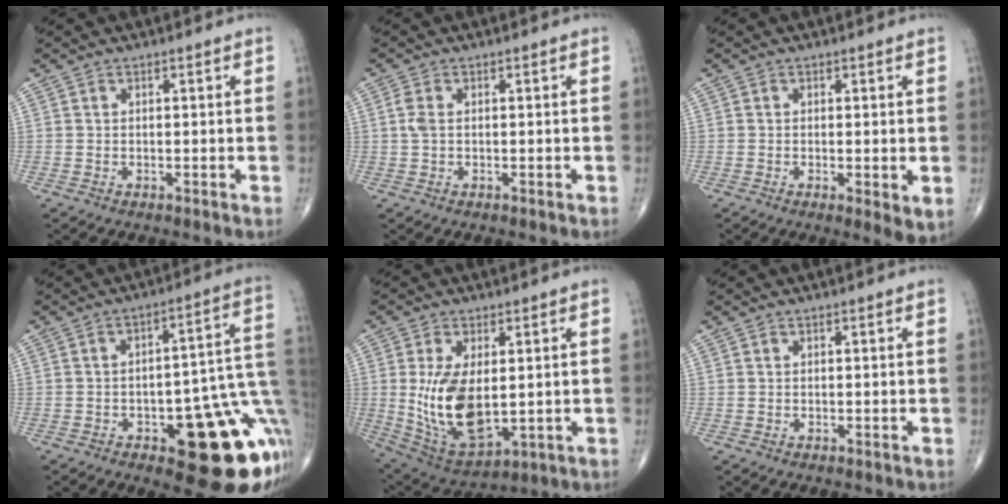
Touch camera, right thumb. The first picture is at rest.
{"total": 2.1, "force": [0.2, 1.1, 1.7], "torque": [-0.048, 0.005, 0.001]}
{"total": 3.6, "force": [-0.5, 0.9, 3.5], "torque": [-0.058, -0.015, -0.012]}
{"total": 20.0, "force": [-6.1, 7.5, 17.6], "torque": [-0.153, 0.038, -0.065]}
{"total": 14.4, "force": [0.4, 7.4, 12.3], "torque": [-0.229, -0.018, 0.030]}
{"total": 0.0}